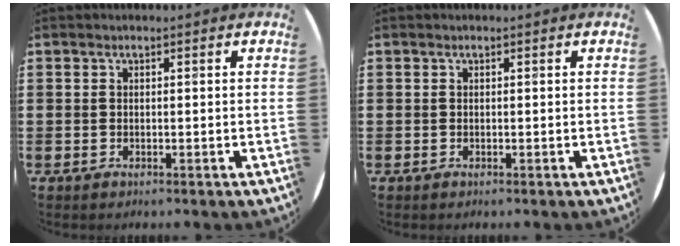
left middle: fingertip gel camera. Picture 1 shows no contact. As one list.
[{"total": 0.0}]